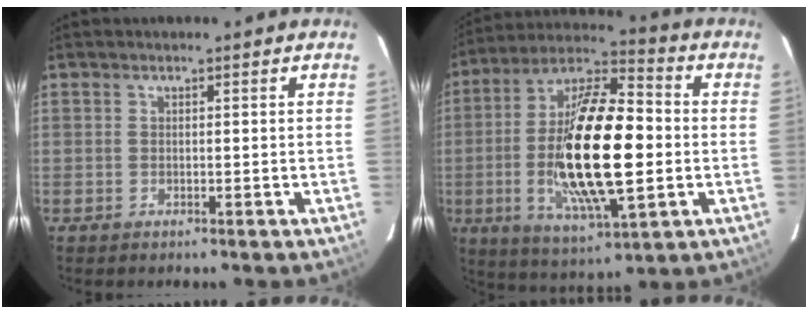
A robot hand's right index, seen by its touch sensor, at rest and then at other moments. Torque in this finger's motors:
{"motor_torque": [1.50, -0.64, 1.05, 0.21]}